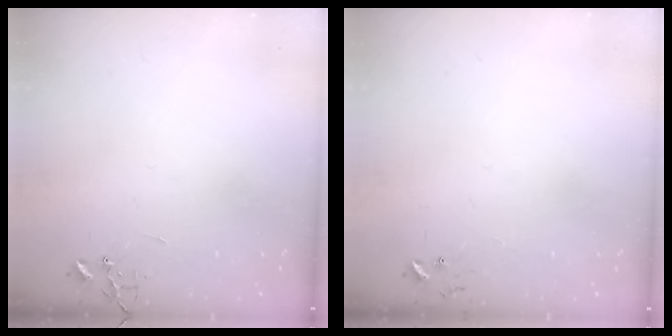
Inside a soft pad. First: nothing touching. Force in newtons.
{"total": 4.7, "press": 4.7, "slide": 0.4}